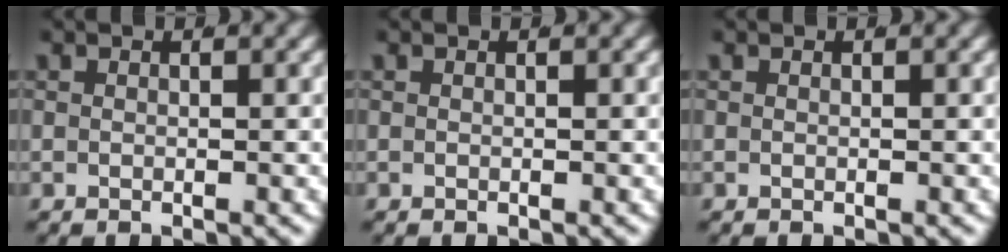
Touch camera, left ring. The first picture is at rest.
{"total": 0.0}
{"total": 0.0}